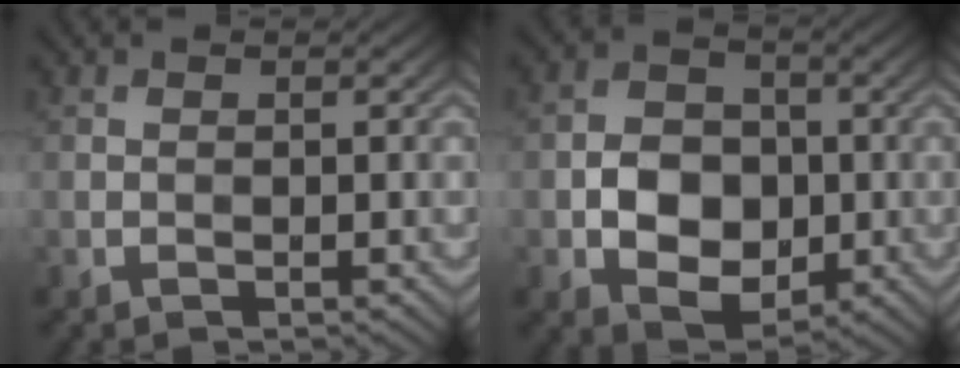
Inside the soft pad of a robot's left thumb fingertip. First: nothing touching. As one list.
[{"total": 7.3, "force": [-1.4, 5.5, 4.5], "torque": [-0.084, -0.006, -0.031]}]